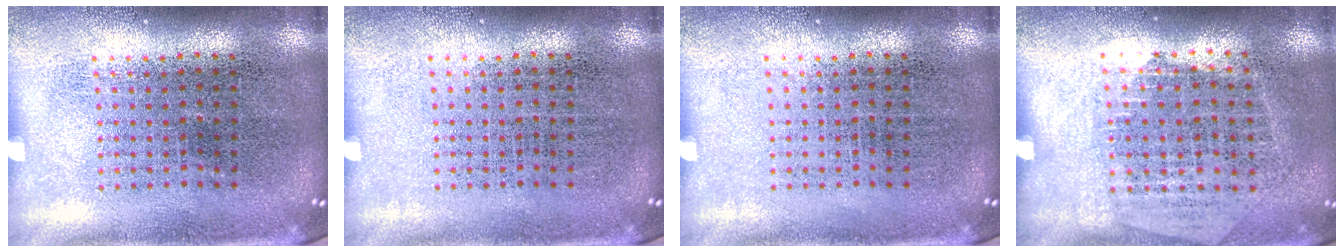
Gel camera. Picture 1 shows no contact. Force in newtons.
{"total": 0.0}
{"total": 0.0}
{"total": 1.2, "press": 1.1, "slide": 0.6}